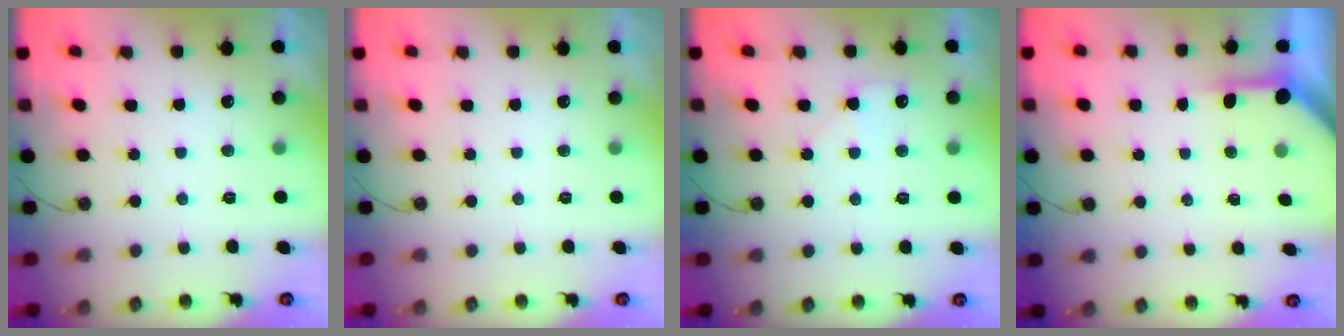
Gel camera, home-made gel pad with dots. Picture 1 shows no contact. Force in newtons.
{"total": 0.0}
{"total": 5.1, "press": 5.0, "slide": 0.9}
{"total": 4.0, "press": 4.0, "slide": 0.5}